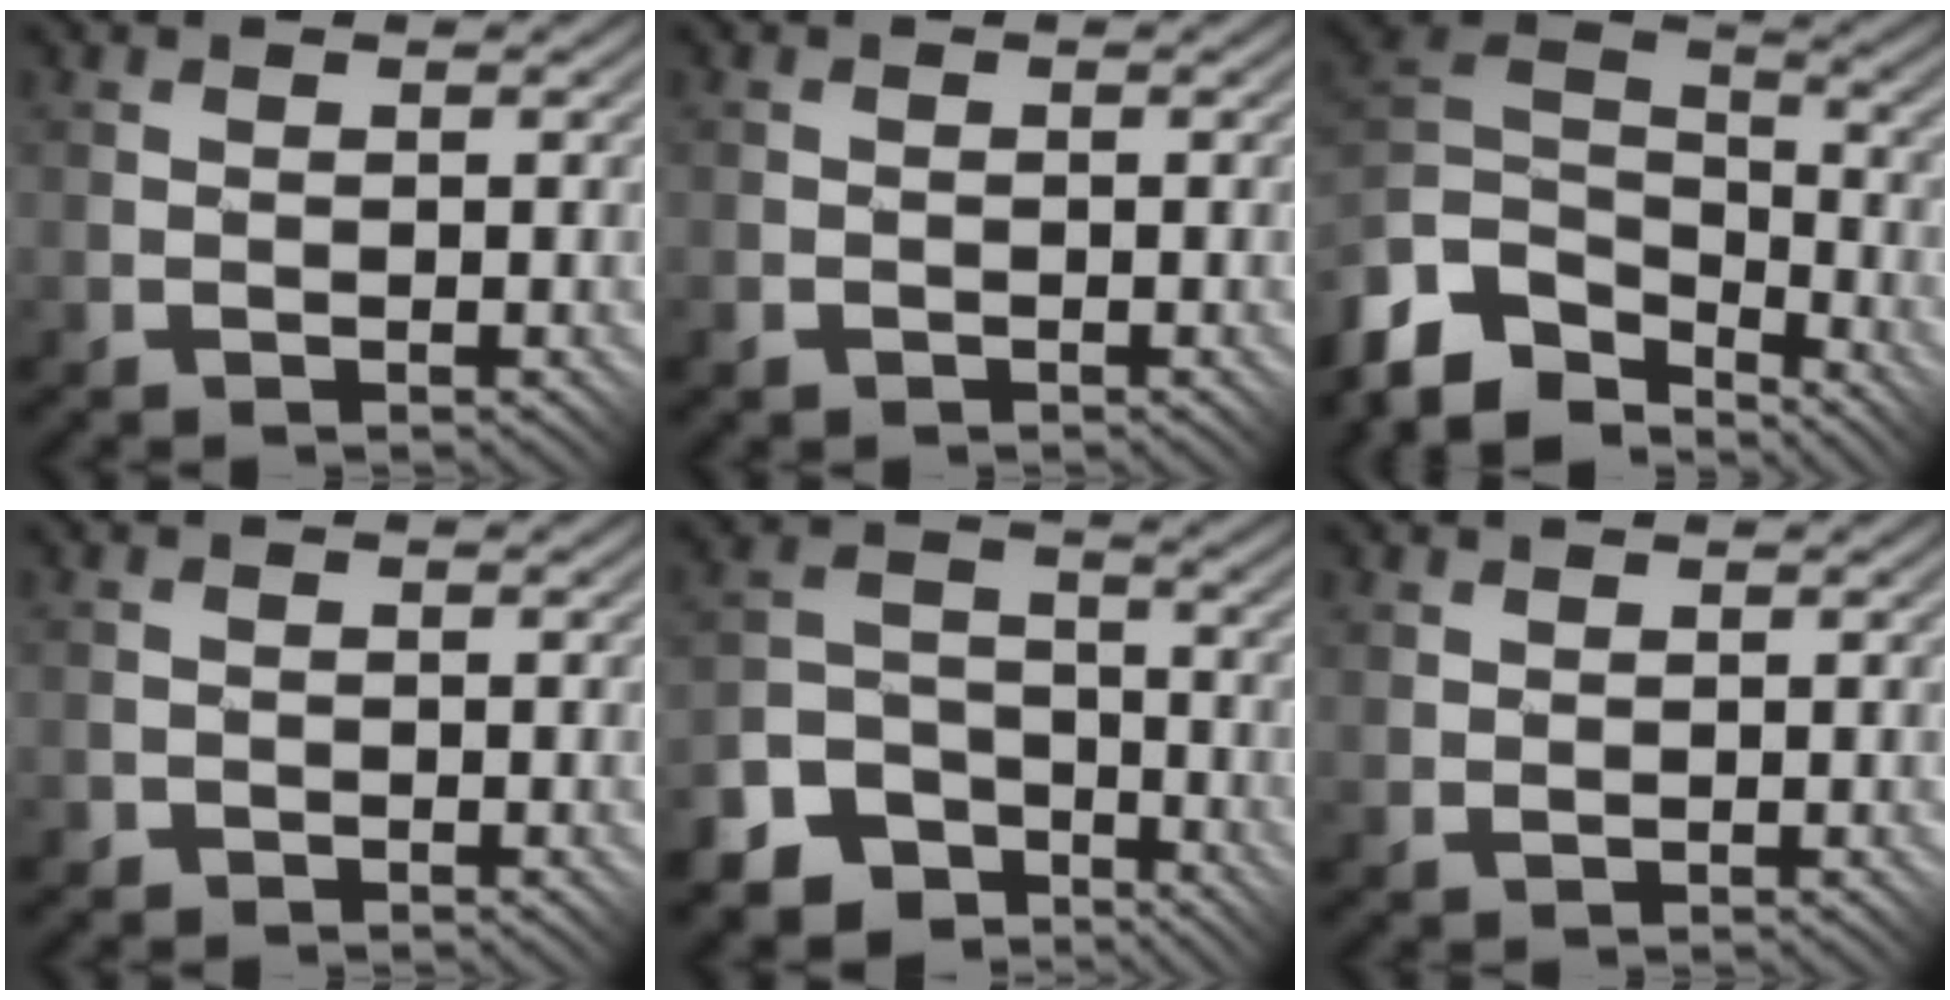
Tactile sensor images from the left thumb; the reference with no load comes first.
{"total": 0.7, "force": [-0.5, 0.5, -0.1], "torque": [0.004, -0.002, -0.010]}
{"total": 10.8, "force": [-7.0, 6.4, 5.1], "torque": [-0.151, 0.003, -0.131]}
{"total": 1.1, "force": [-0.6, 0.8, -0.4], "torque": [0.014, 0.006, -0.012]}
{"total": 10.3, "force": [-6.9, 7.0, 3.0], "torque": [-0.093, -0.015, -0.117]}
{"total": 1.2, "force": [0.9, 0.8, 0.3], "torque": [-0.014, -0.002, 0.018]}